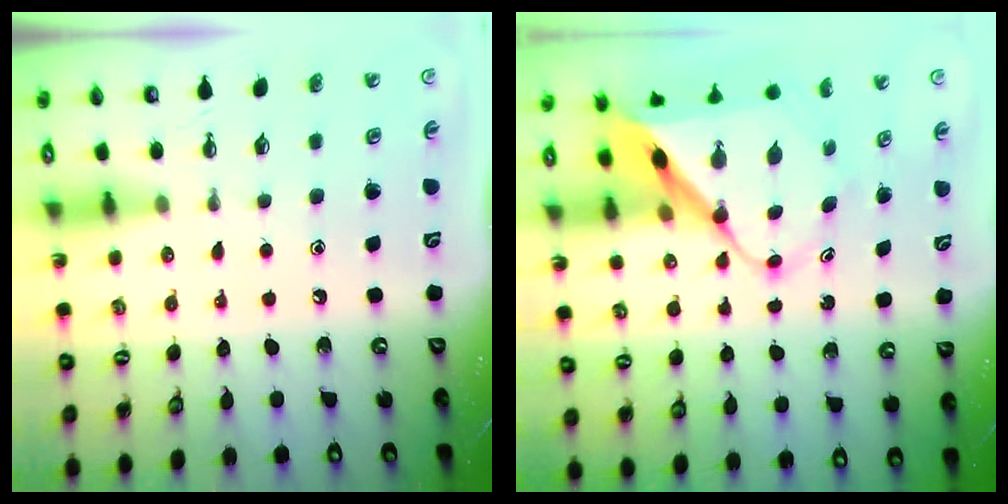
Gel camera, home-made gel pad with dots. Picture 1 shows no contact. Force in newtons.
{"total": 11.1, "press": 11.0, "slide": 0.9}